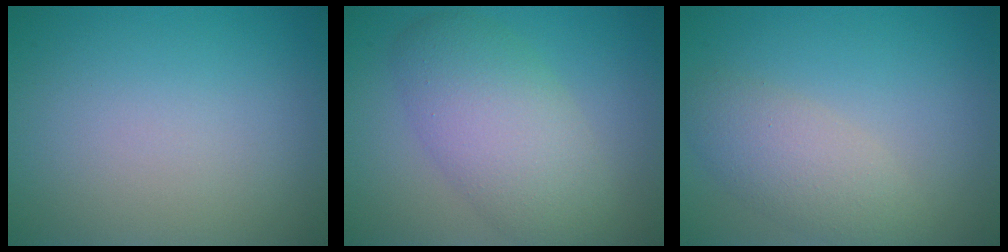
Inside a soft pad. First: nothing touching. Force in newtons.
{"total": 6.5, "press": 6.4, "slide": 0.6}
{"total": 3.6, "press": 3.6, "slide": 0.3}